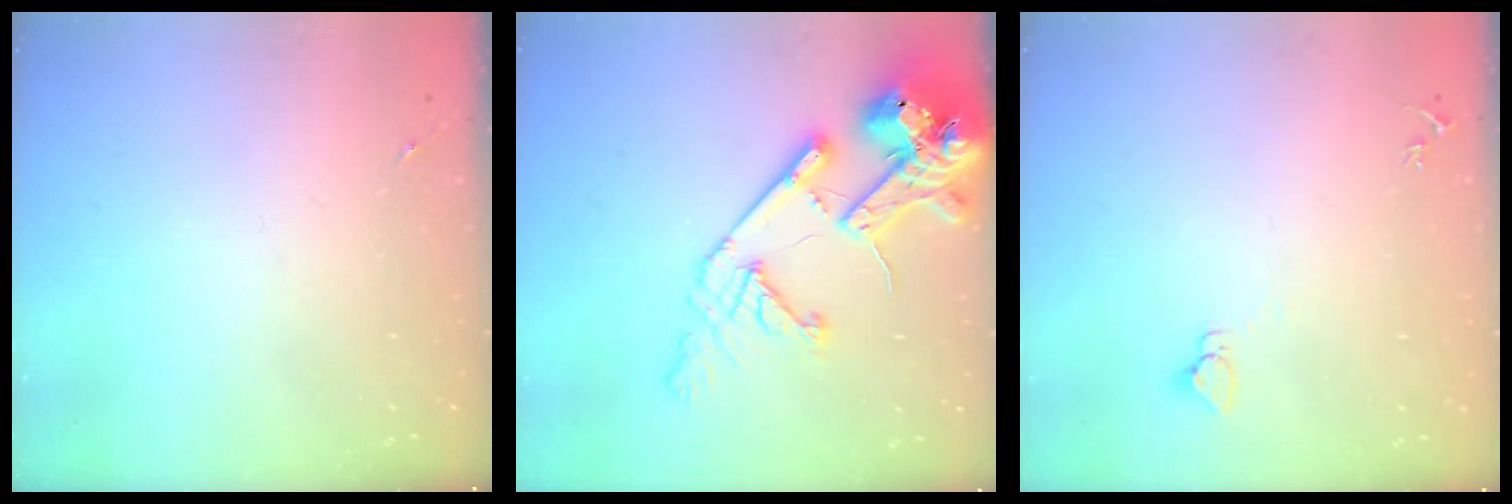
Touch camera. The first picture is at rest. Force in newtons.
{"total": 20.3, "press": 20.1, "slide": 2.7}
{"total": 2.9, "press": 2.9, "slide": 0.1}